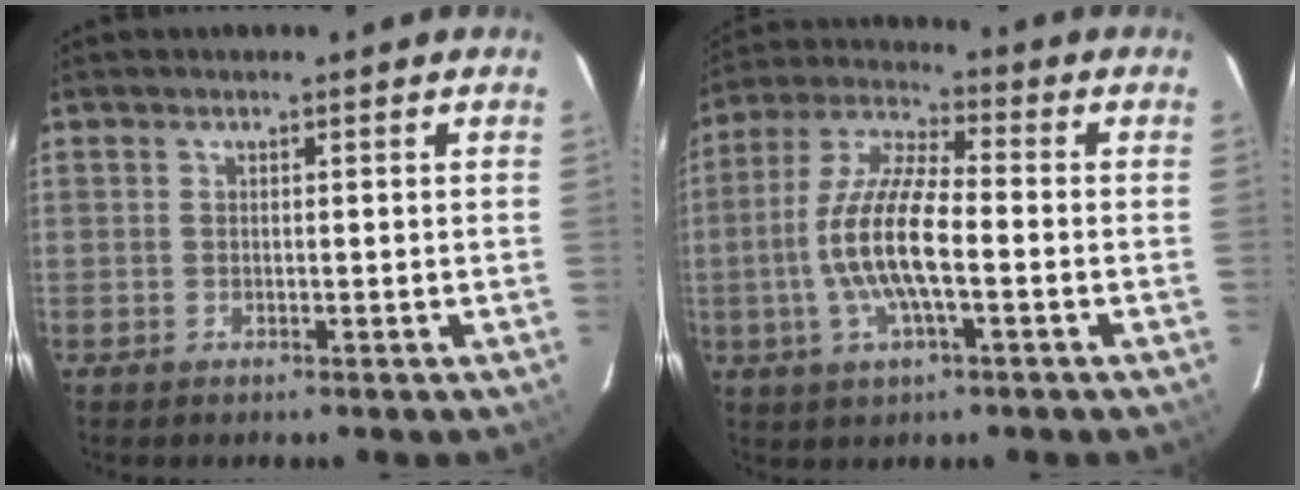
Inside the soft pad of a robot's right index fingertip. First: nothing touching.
{"total": 13.2, "force": [-2.6, 3.5, 12.5], "torque": [-0.256, 0.003, -0.054]}